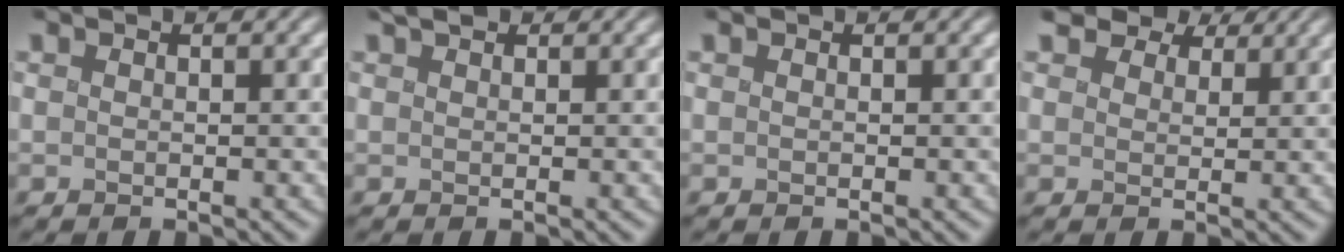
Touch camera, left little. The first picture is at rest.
{"total": 2.3, "force": [1.9, 0.9, 1.0], "torque": [-0.012, 0.014, 0.016]}
{"total": 0.0}
{"total": 7.4, "force": [5.8, 3.5, 2.9], "torque": [-0.073, 0.016, 0.081]}